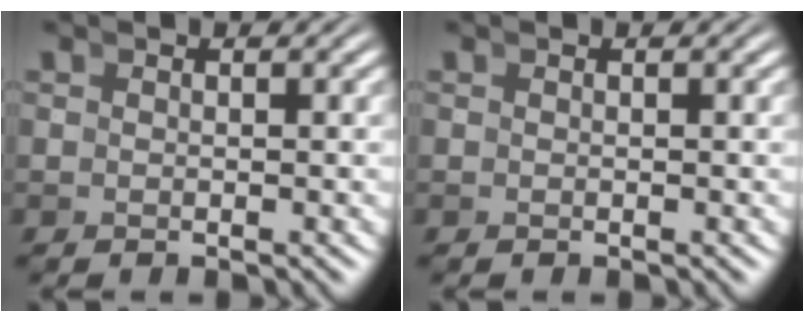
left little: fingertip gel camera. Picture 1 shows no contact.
{"total": 0.0}